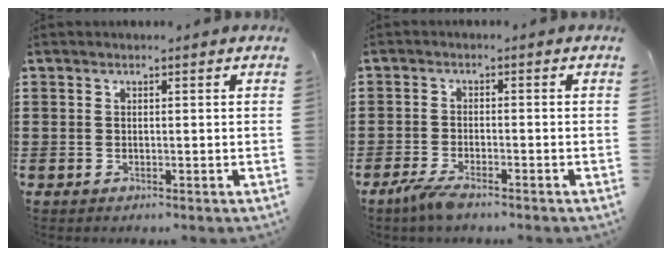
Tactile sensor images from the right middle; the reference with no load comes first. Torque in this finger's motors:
{"motor_torque": [2.14, 0.00, 0.20, 0.10]}